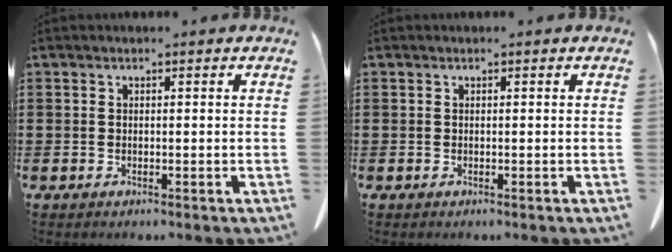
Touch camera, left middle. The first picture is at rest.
{"total": 0.0}